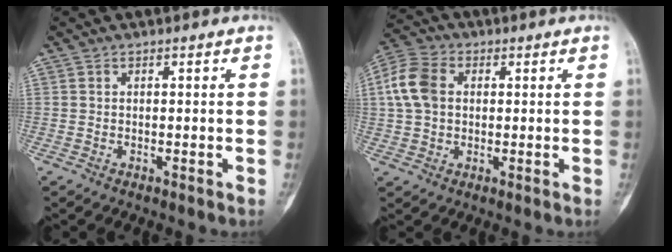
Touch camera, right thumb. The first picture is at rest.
{"total": 9.2, "force": [1.4, 6.7, 6.1], "torque": [-0.123, 0.021, 0.022]}